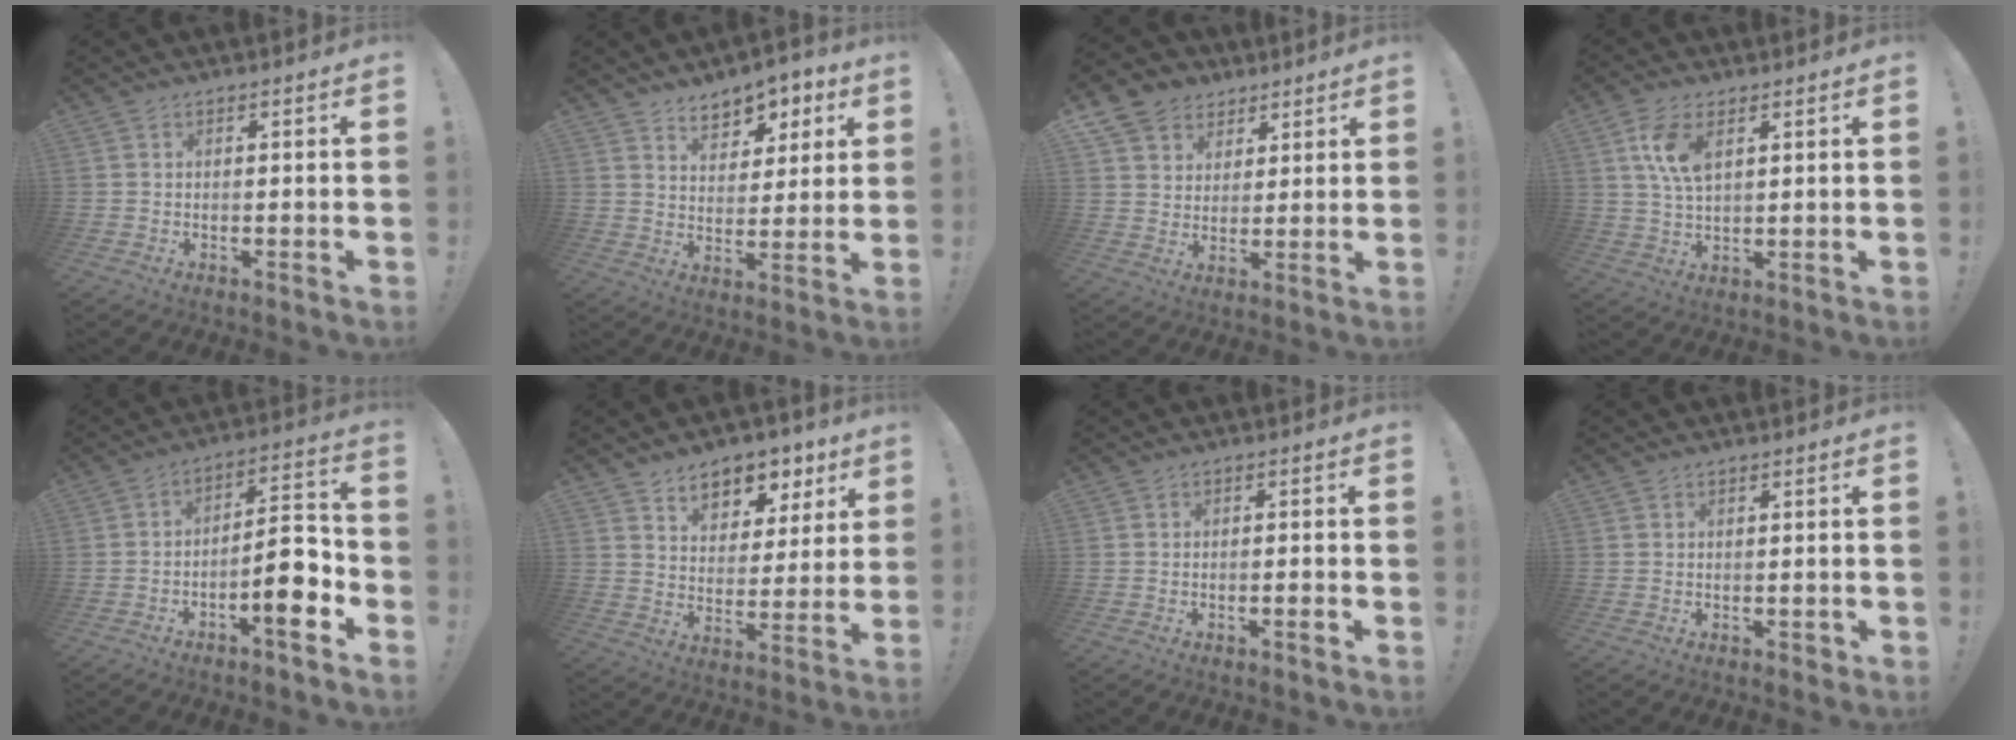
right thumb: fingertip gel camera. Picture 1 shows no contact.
{"total": 7.9, "force": [5.6, 4.9, 2.6], "torque": [-0.032, -0.041, 0.105]}
{"total": 7.4, "force": [3.2, 6.5, 1.2], "torque": [-0.014, -0.019, 0.066]}
{"total": 8.6, "force": [3.5, 4.2, 6.7], "torque": [-0.139, -0.004, 0.062]}
{"total": 11.5, "force": [-5.0, 3.4, 9.8], "torque": [-0.148, 0.024, -0.085]}
{"total": 9.1, "force": [6.5, 5.7, 2.9], "torque": [-0.036, -0.051, 0.121]}
{"total": 2.1, "force": [-1.0, 0.2, 1.8], "torque": [-0.033, 0.004, -0.015]}
{"total": 1.2, "force": [-0.1, 0.8, 0.8], "torque": [-0.010, 0.002, -0.002]}